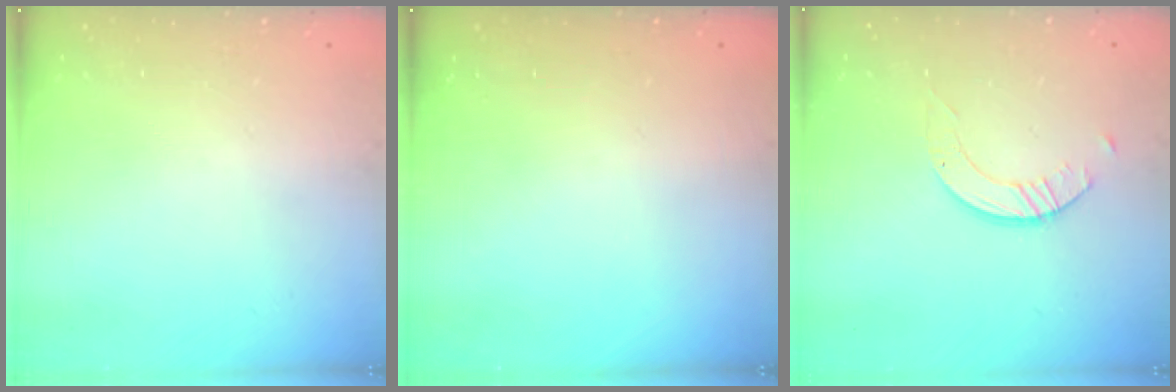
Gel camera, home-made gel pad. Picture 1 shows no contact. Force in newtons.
{"total": 0.0}
{"total": 2.6, "press": 2.5, "slide": 0.3}